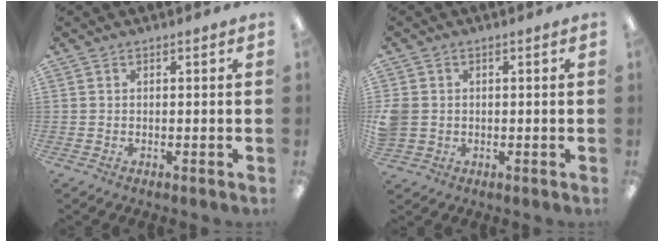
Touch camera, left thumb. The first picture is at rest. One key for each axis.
{"total": 3.9, "fx": 0.0, "fy": 3.6, "fz": 1.5, "tx": -0.035, "ty": 0.006, "tz": 0.001}